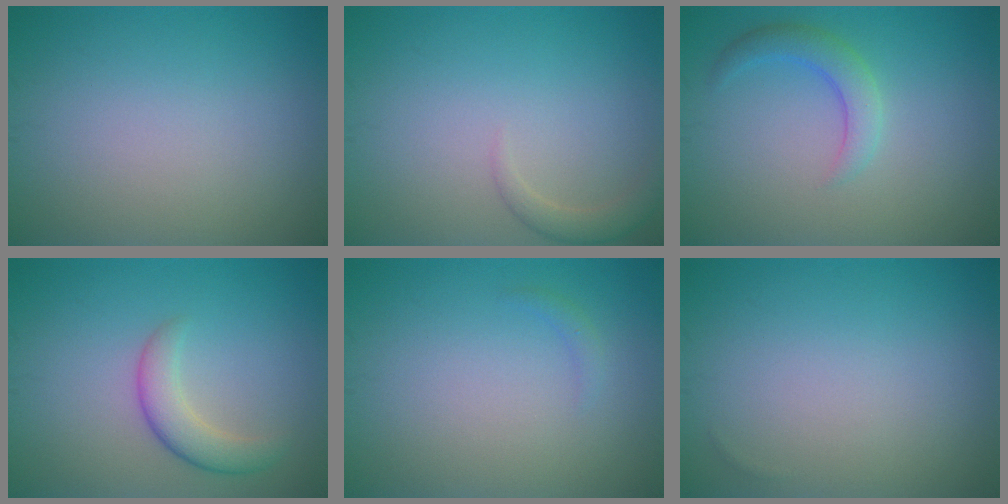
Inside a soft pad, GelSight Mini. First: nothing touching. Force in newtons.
{"total": 1.6, "press": 1.6, "slide": 0.0}
{"total": 2.6, "press": 2.6, "slide": 0.1}
{"total": 3.0, "press": 3.0, "slide": 0.1}
{"total": 0.7, "press": 0.7, "slide": 0.1}
{"total": 0.0}